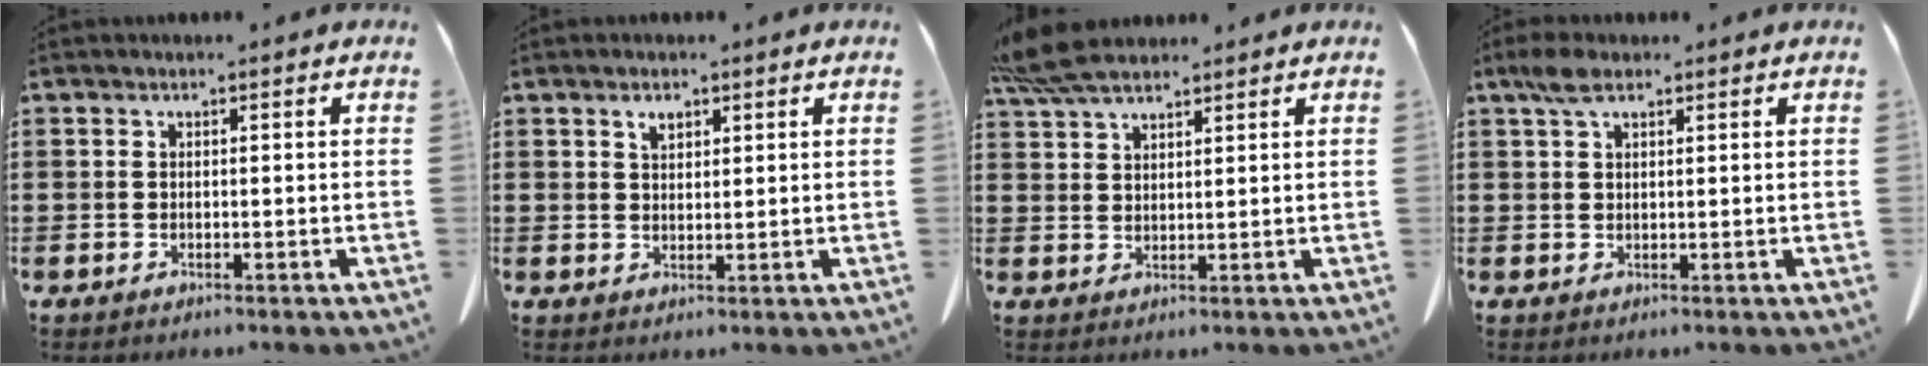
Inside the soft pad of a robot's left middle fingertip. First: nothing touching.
{"total": 1.9, "force": [1.3, 0.9, 1.1], "torque": [-0.018, -0.002, 0.024]}
{"total": 6.5, "force": [5.4, 1.7, 3.2], "torque": [-0.078, -0.006, 0.104]}
{"total": 3.3, "force": [1.9, 1.3, 2.3], "torque": [-0.053, 0.004, 0.035]}